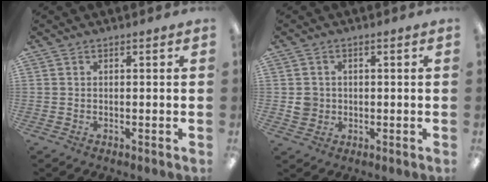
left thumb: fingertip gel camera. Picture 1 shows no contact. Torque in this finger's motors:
{"motor_torque": [-0.10, 0.68, 0.20, -0.33, -0.03]}